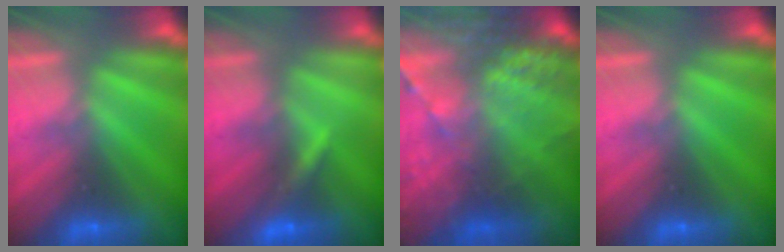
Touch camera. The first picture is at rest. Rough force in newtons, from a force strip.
{"total": 3.7}
{"total": 7.5}
{"total": 0.0}